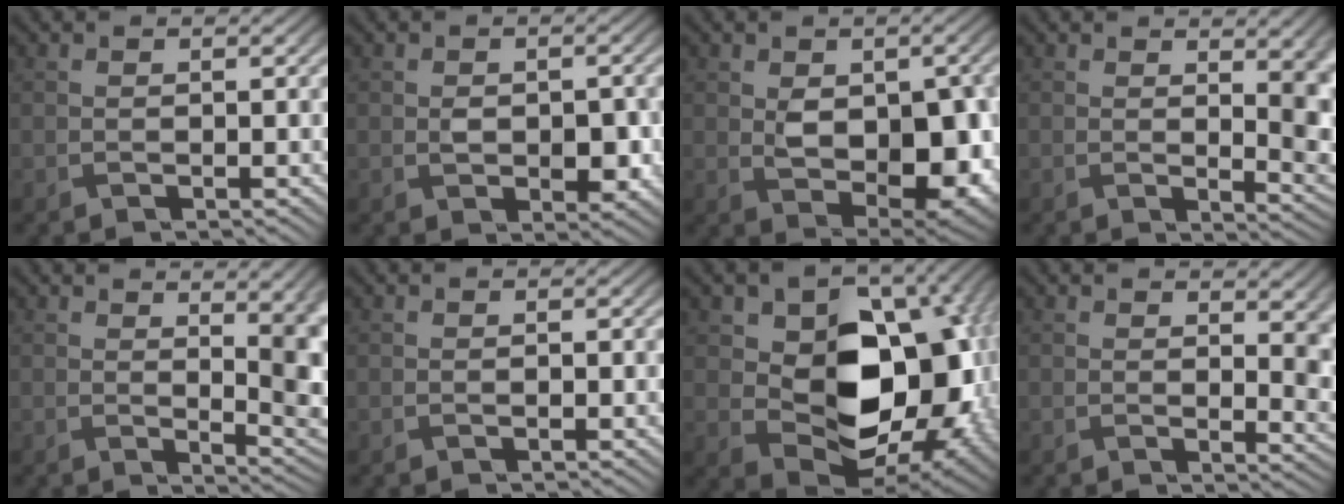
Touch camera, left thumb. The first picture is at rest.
{"total": 3.6, "force": [-0.8, 2.2, 2.7], "torque": [-0.039, -0.006, -0.009]}
{"total": 8.9, "force": [-0.8, 4.9, 7.3], "torque": [-0.120, -0.010, -0.004]}
{"total": 4.9, "force": [1.4, 1.5, 4.4], "torque": [-0.062, -0.006, 0.032]}
{"total": 5.8, "force": [1.8, 1.3, 5.3], "torque": [-0.067, 0.001, 0.034]}
{"total": 0.5, "force": [-0.5, -0.1, 0.1], "torque": [0.000, -0.001, -0.010]}
{"total": 13.8, "force": [0.2, 9.3, 10.2], "torque": [-0.136, -0.015, 0.014]}
{"total": 5.0, "force": [1.2, 2.7, 4.1], "torque": [-0.058, -0.017, 0.027]}